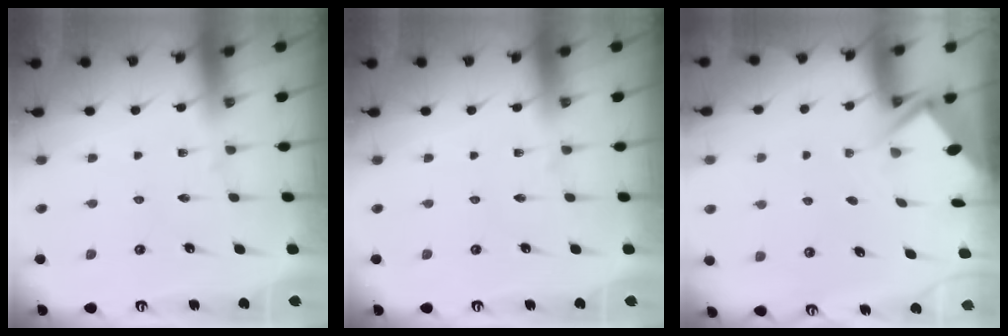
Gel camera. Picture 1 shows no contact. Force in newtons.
{"total": 0.0}
{"total": 2.9, "press": 2.8, "slide": 0.3}